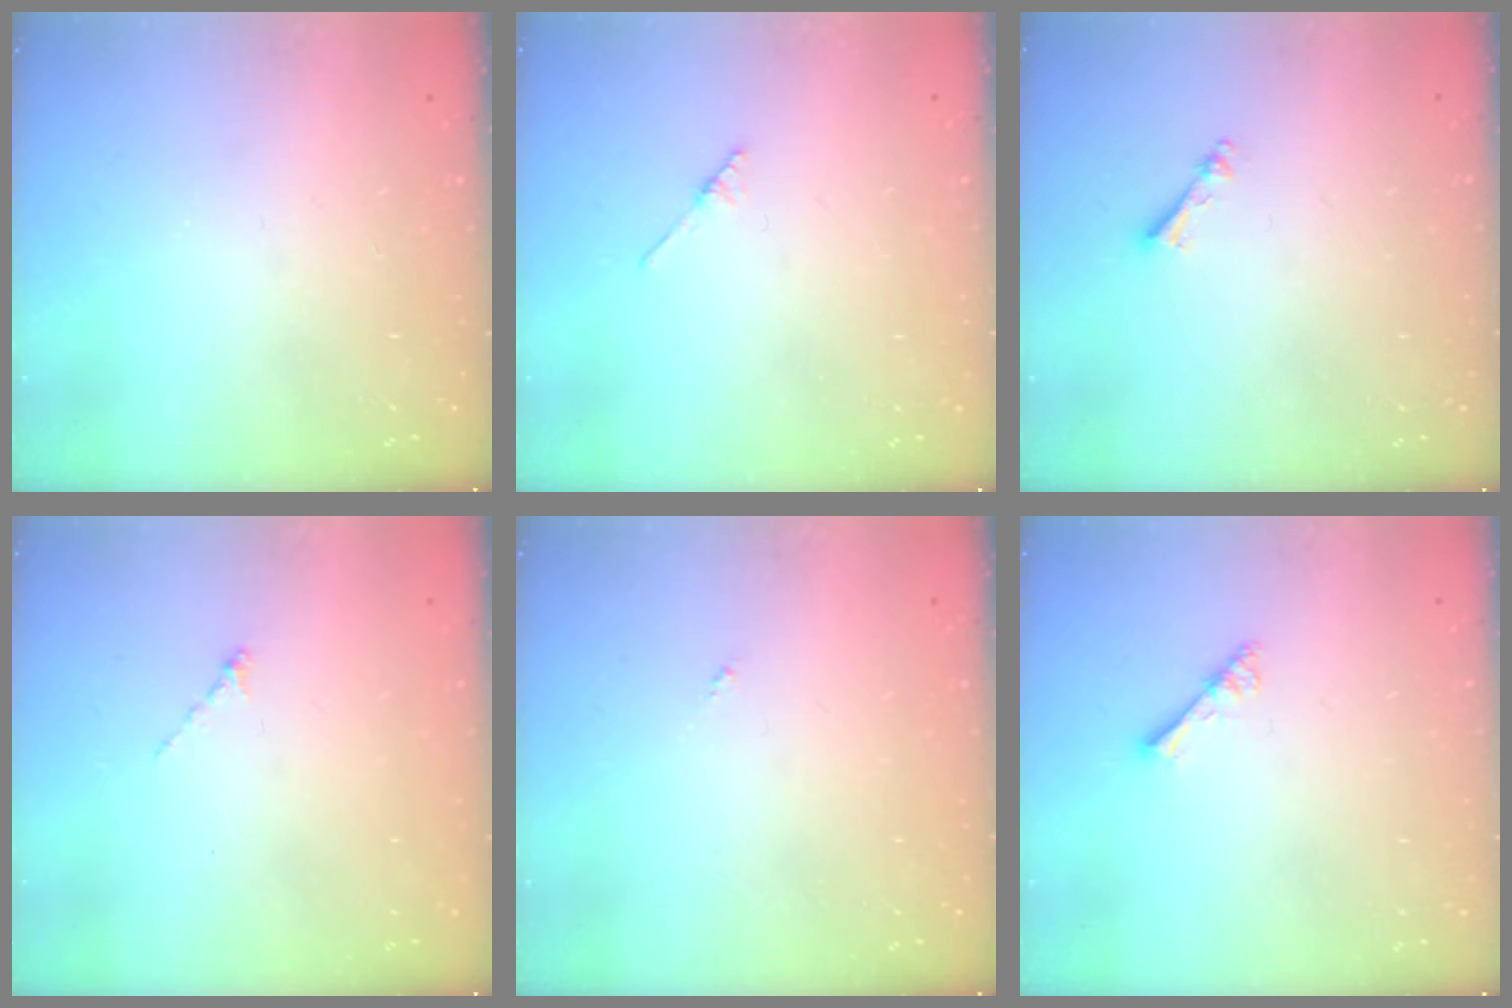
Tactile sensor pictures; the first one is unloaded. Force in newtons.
{"total": 2.1, "press": 2.1, "slide": 0.1}
{"total": 2.5, "press": 2.5, "slide": 0.3}
{"total": 0.0}
{"total": 0.0}
{"total": 3.3, "press": 3.3, "slide": 0.5}